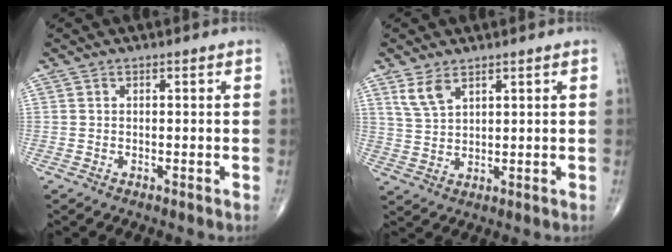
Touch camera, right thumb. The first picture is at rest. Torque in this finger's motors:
{"motor_torque": [-0.25, 0.28, 0.05, -0.05, 0.04]}